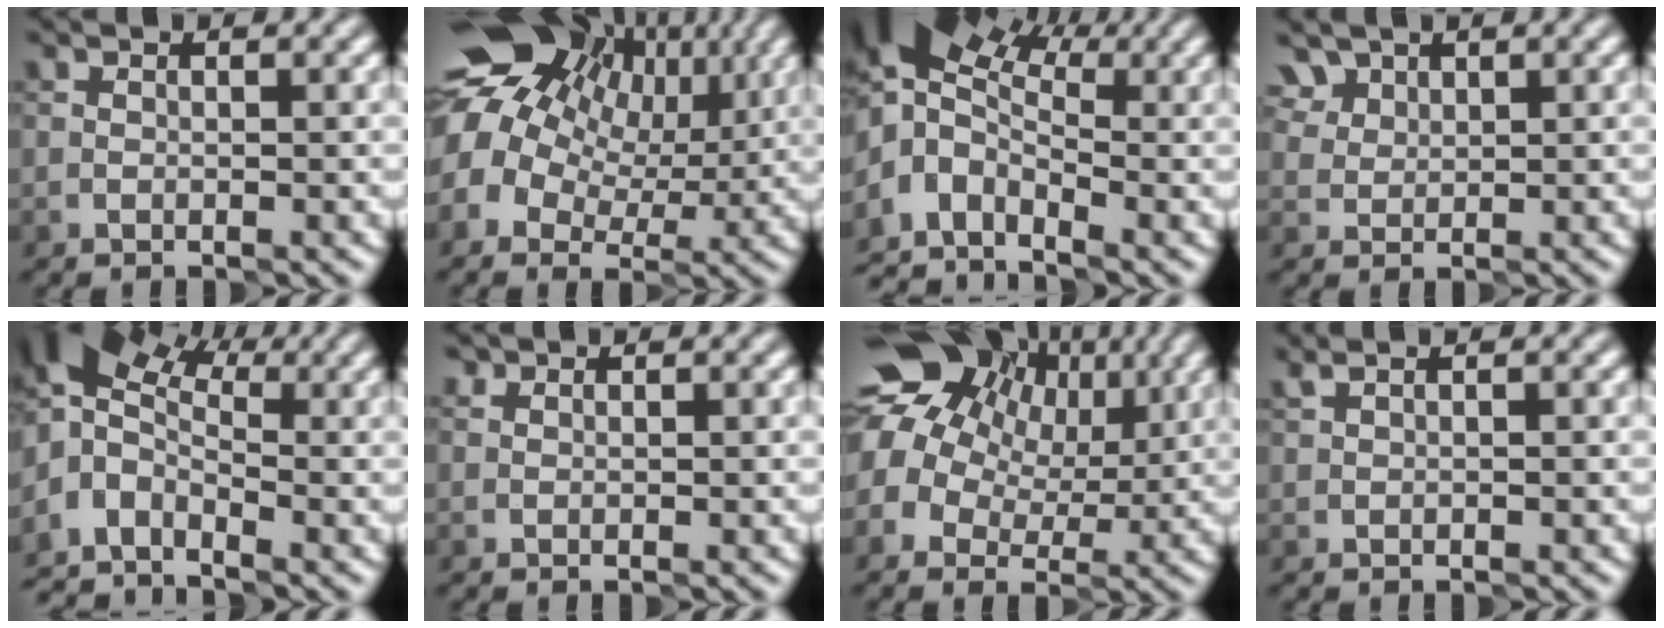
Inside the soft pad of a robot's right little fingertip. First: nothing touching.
{"total": 17.1, "force": [5.2, 12.8, 10.1], "torque": [-0.197, 0.038, 0.086]}
{"total": 7.6, "force": [-0.8, 4.8, 5.9], "torque": [-0.120, 0.004, -0.035]}
{"total": 3.7, "force": [2.6, 2.4, 1.3], "torque": [-0.043, 0.009, 0.057]}
{"total": 6.2, "force": [-1.0, 3.9, 4.7], "torque": [-0.092, 0.009, -0.041]}
{"total": 0.7, "force": [0.5, 0.4, 0.2], "torque": [-0.005, 0.000, 0.002]}
{"total": 15.3, "force": [5.1, 11.8, 8.4], "torque": [-0.167, 0.041, 0.079]}
{"total": 0.8, "force": [0.6, 0.2, 0.5], "torque": [-0.008, 0.006, 0.009]}